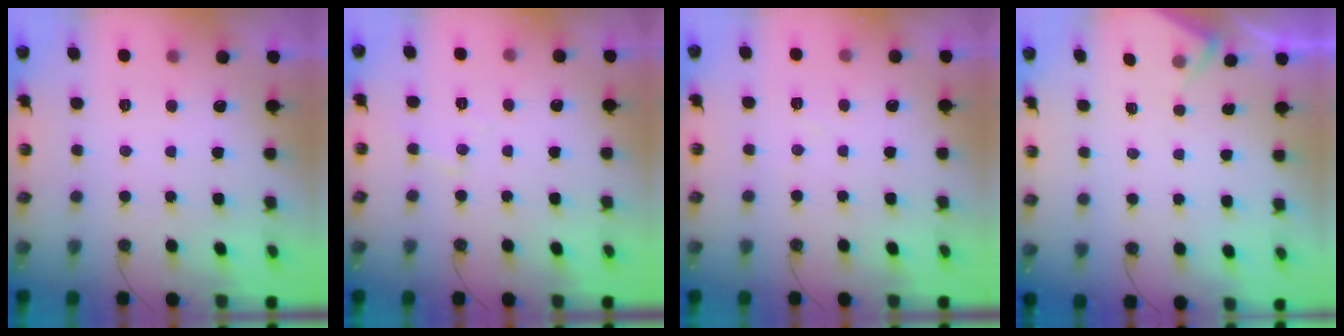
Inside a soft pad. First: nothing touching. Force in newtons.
{"total": 5.5, "press": 5.5, "slide": 0.7}
{"total": 4.8, "press": 4.8, "slide": 0.7}
{"total": 5.1, "press": 5.1, "slide": 0.5}